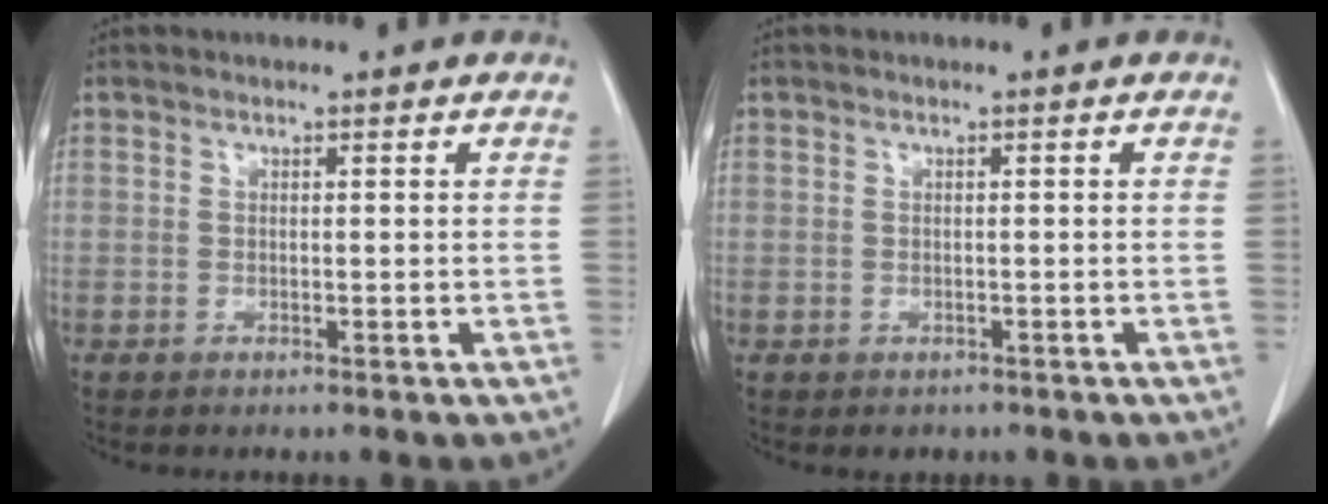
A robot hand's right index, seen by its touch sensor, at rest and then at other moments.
{"total": 1.2, "force": [-0.7, 1.0, 0.2], "torque": [-0.005, 0.002, -0.005]}